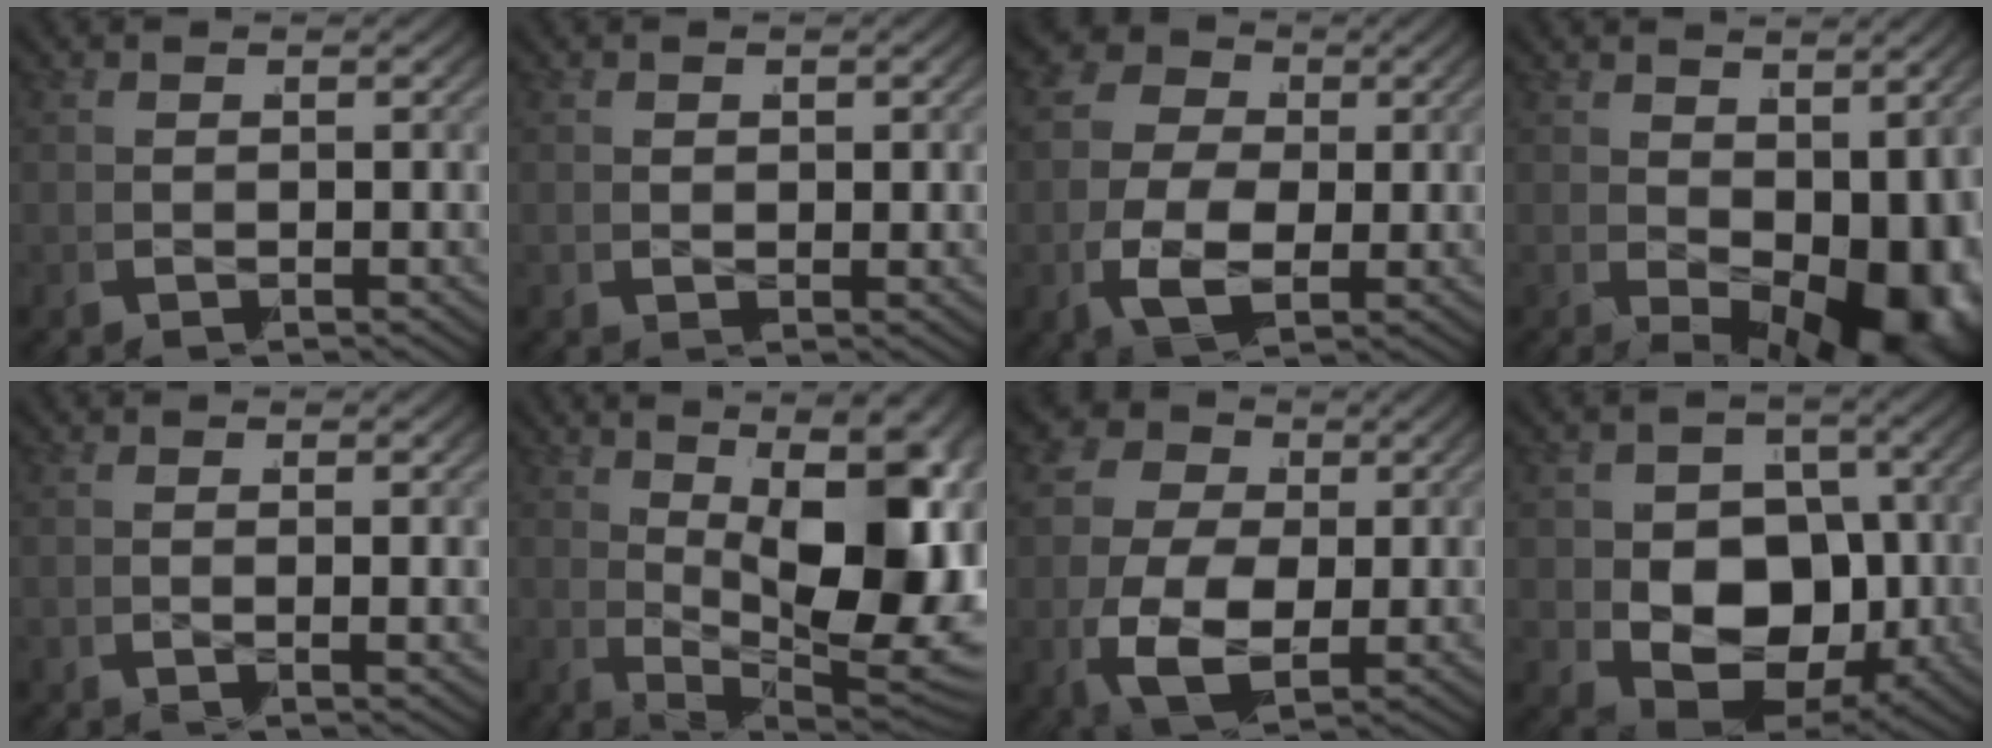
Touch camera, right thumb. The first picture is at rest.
{"total": 0.7, "force": [0.1, 0.6, 0.4], "torque": [0.001, -0.007, 0.007]}
{"total": 12.1, "force": [0.1, 9.5, 7.4], "torque": [-0.148, -0.022, -0.001]}
{"total": 12.3, "force": [-2.9, 7.1, 9.6], "torque": [-0.148, -0.043, -0.022]}
{"total": 0.6, "force": [0.1, -0.2, 0.6], "torque": [-0.005, 0.004, -0.002]}
{"total": 16.5, "force": [-1.6, 8.3, 14.1], "torque": [-0.215, -0.042, -0.003]}
{"total": 15.0, "force": [-1.1, 12.0, 9.0], "torque": [-0.200, -0.056, -0.006]}
{"total": 14.2, "force": [-1.5, 10.5, 9.4], "torque": [-0.182, -0.053, -0.003]}